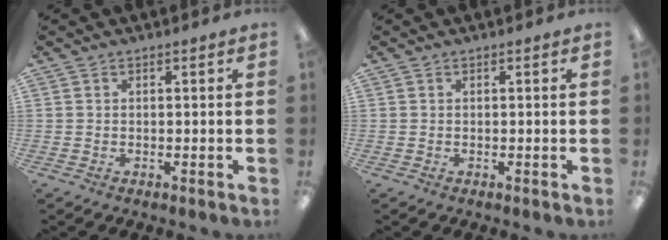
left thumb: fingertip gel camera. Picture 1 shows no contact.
{"total": 0.0}